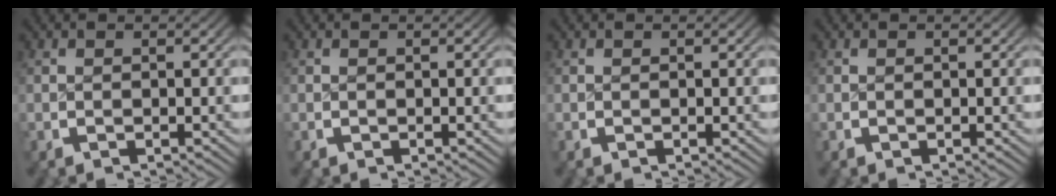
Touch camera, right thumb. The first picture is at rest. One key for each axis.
{"total": 0.0}
{"total": 0.0}
{"total": 0.0}